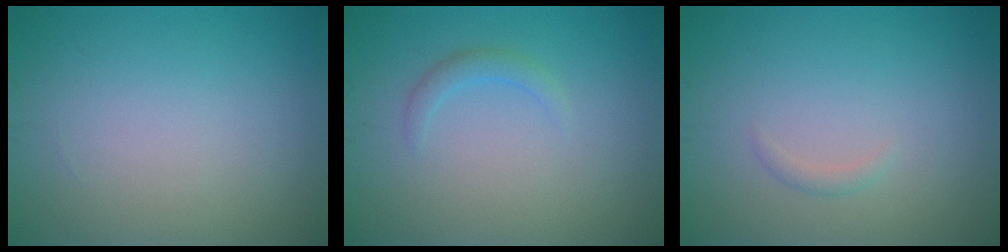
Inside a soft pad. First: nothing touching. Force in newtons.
{"total": 1.3, "press": 1.3, "slide": 0.1}
{"total": 0.7, "press": 0.7, "slide": 0.0}